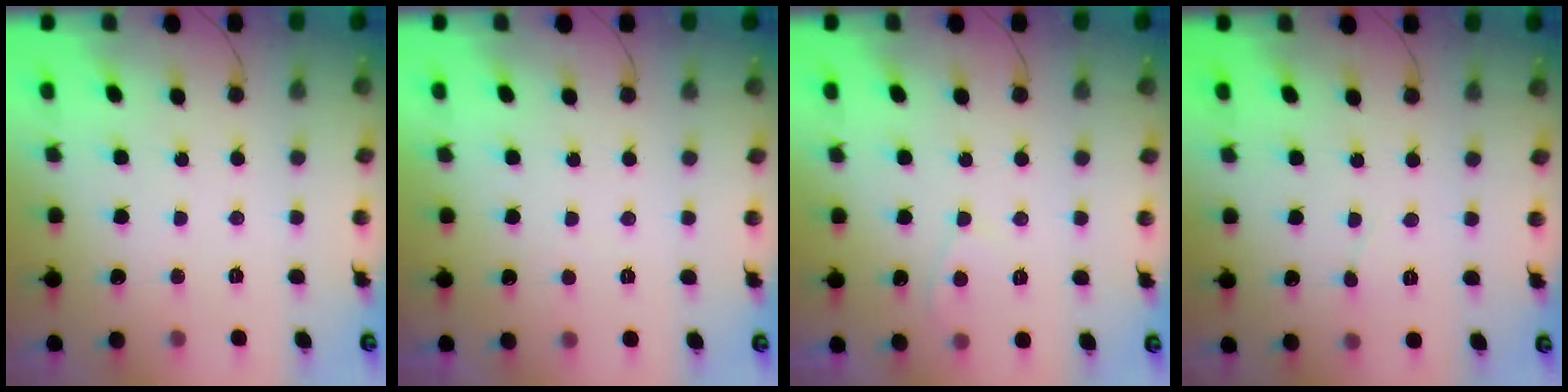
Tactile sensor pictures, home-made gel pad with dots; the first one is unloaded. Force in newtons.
{"total": 0.9, "press": 0.8, "slide": 0.4}
{"total": 3.7, "press": 3.7, "slide": 0.5}
{"total": 2.5, "press": 2.5, "slide": 0.1}